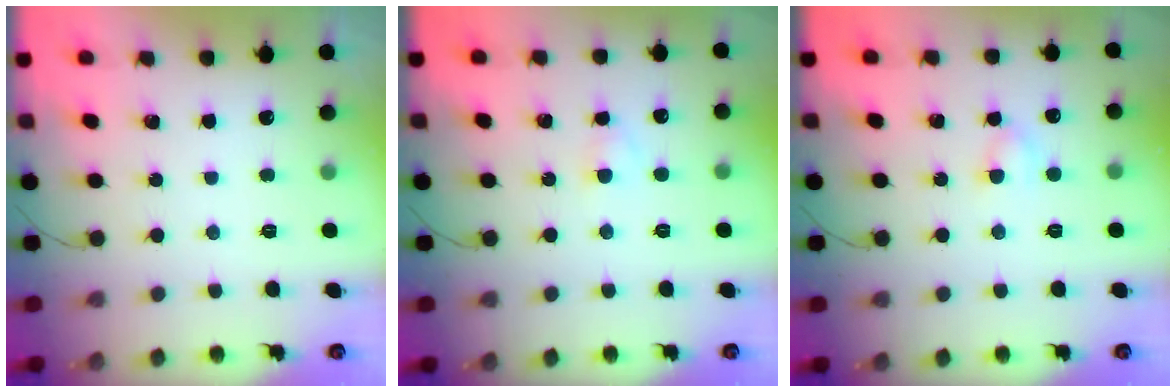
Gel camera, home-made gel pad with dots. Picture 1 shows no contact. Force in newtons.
{"total": 2.5, "press": 2.3, "slide": 1.1}
{"total": 3.3, "press": 3.1, "slide": 1.3}